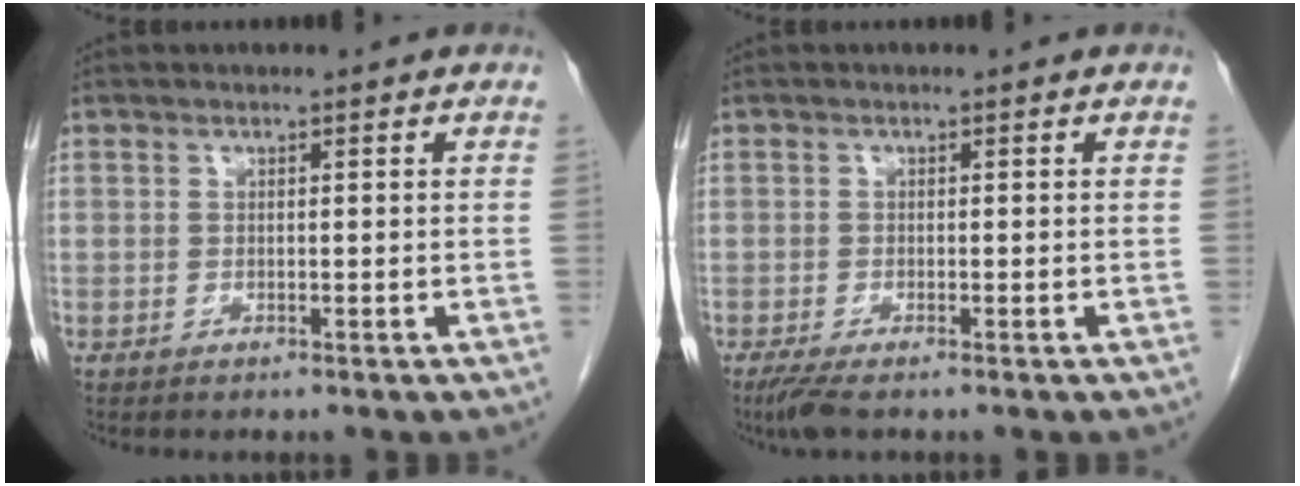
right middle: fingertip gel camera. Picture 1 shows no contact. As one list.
[{"total": 2.5, "force": [-1.8, 0.3, 1.8], "torque": [-0.040, -0.009, -0.036]}]